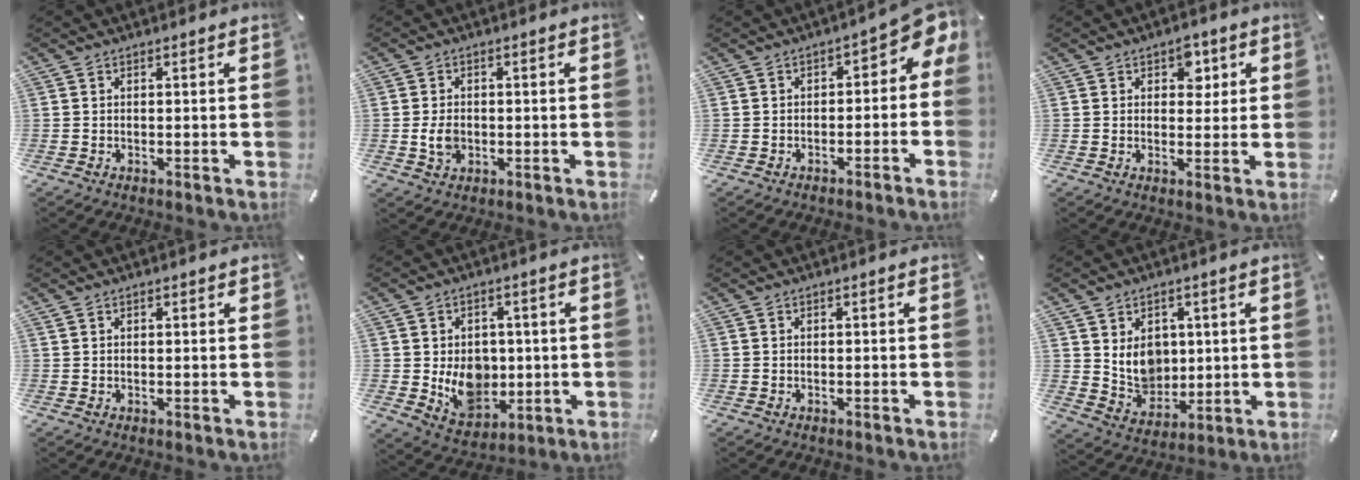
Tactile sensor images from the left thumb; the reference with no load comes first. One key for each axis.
{"total": 4.3, "fx": -0.4, "fy": 3.3, "fz": 2.7, "tx": -0.053, "ty": -0.001, "tz": -0.011}
{"total": 5.8, "fx": 1.0, "fy": 3.5, "fz": 4.6, "tx": -0.057, "ty": -0.011, "tz": 0.010}
{"total": 5.0, "fx": 2.1, "fy": 3.6, "fz": 2.7, "tx": -0.013, "ty": -0.010, "tz": 0.027}
{"total": 0.7, "fx": 0.4, "fy": 0.5, "fz": 0.3, "tx": -0.007, "ty": 0.001, "tz": 0.008}
{"total": 10.8, "fx": -0.3, "fy": 9.1, "fz": 5.7, "tx": -0.088, "ty": 0.003, "tz": 0.003}
{"total": 0.0}
{"total": 9.2, "fx": 3.6, "fy": 7.9, "fz": 3.1, "tx": -0.061, "ty": -0.024, "tz": 0.073}